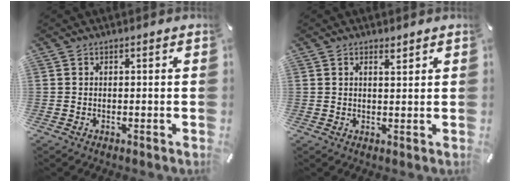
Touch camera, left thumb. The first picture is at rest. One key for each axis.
{"total": 1.5, "fx": 1.3, "fy": 0.5, "fz": 0.7, "tx": -0.008, "ty": -0.005, "tz": 0.022}